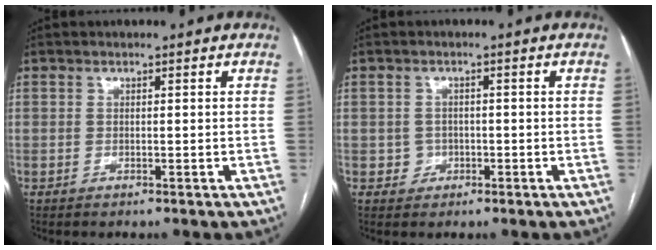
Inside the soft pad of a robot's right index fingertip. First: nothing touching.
{"total": 2.1, "force": [-0.6, 2.0, 0.2], "torque": [0.005, 0.009, -0.009]}